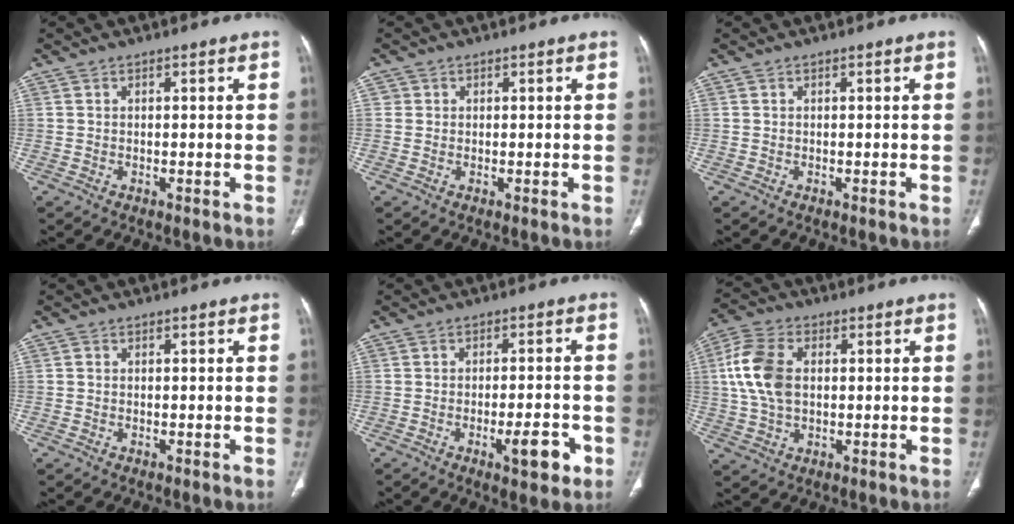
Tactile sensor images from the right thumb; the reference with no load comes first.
{"total": 1.0, "force": [0.2, 0.9, 0.0], "torque": [0.007, 0.003, 0.001]}
{"total": 0.0}
{"total": 0.0}
{"total": 6.6, "force": [-2.9, 2.1, 5.6], "torque": [-0.070, 0.009, -0.037]}
{"total": 10.8, "force": [1.4, 6.9, 8.2], "torque": [-0.175, 0.012, 0.025]}